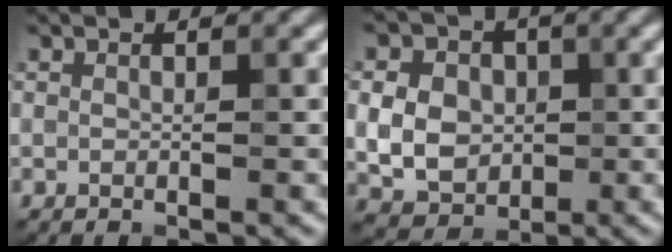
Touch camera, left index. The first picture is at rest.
{"total": 8.6, "force": [1.0, 7.2, 4.6], "torque": [-0.085, 0.028, 0.004]}